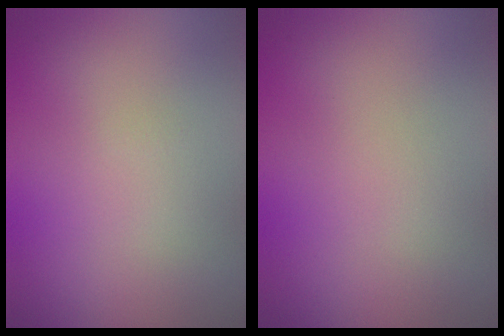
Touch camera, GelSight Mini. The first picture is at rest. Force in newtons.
{"total": 0.0}